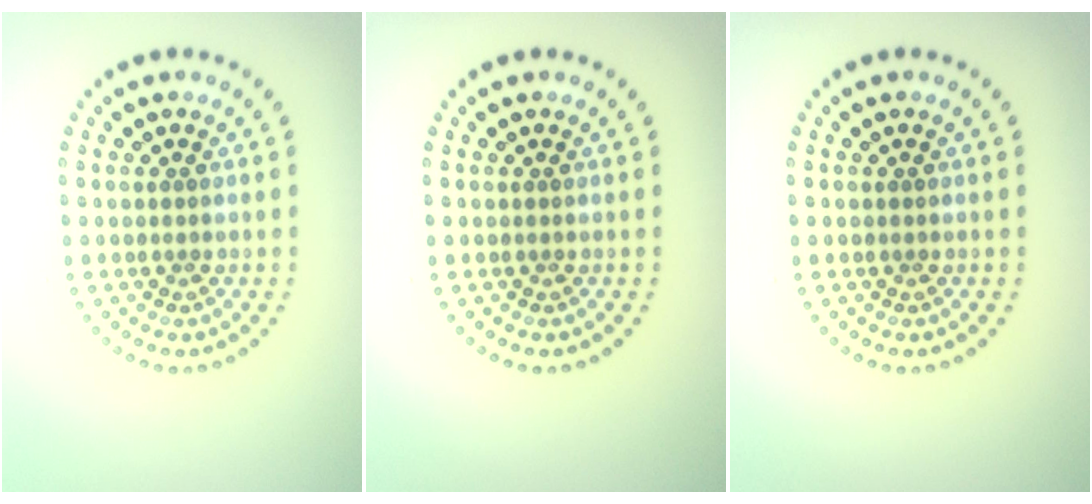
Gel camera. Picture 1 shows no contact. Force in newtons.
{"total": 0.0}
{"total": 0.0}